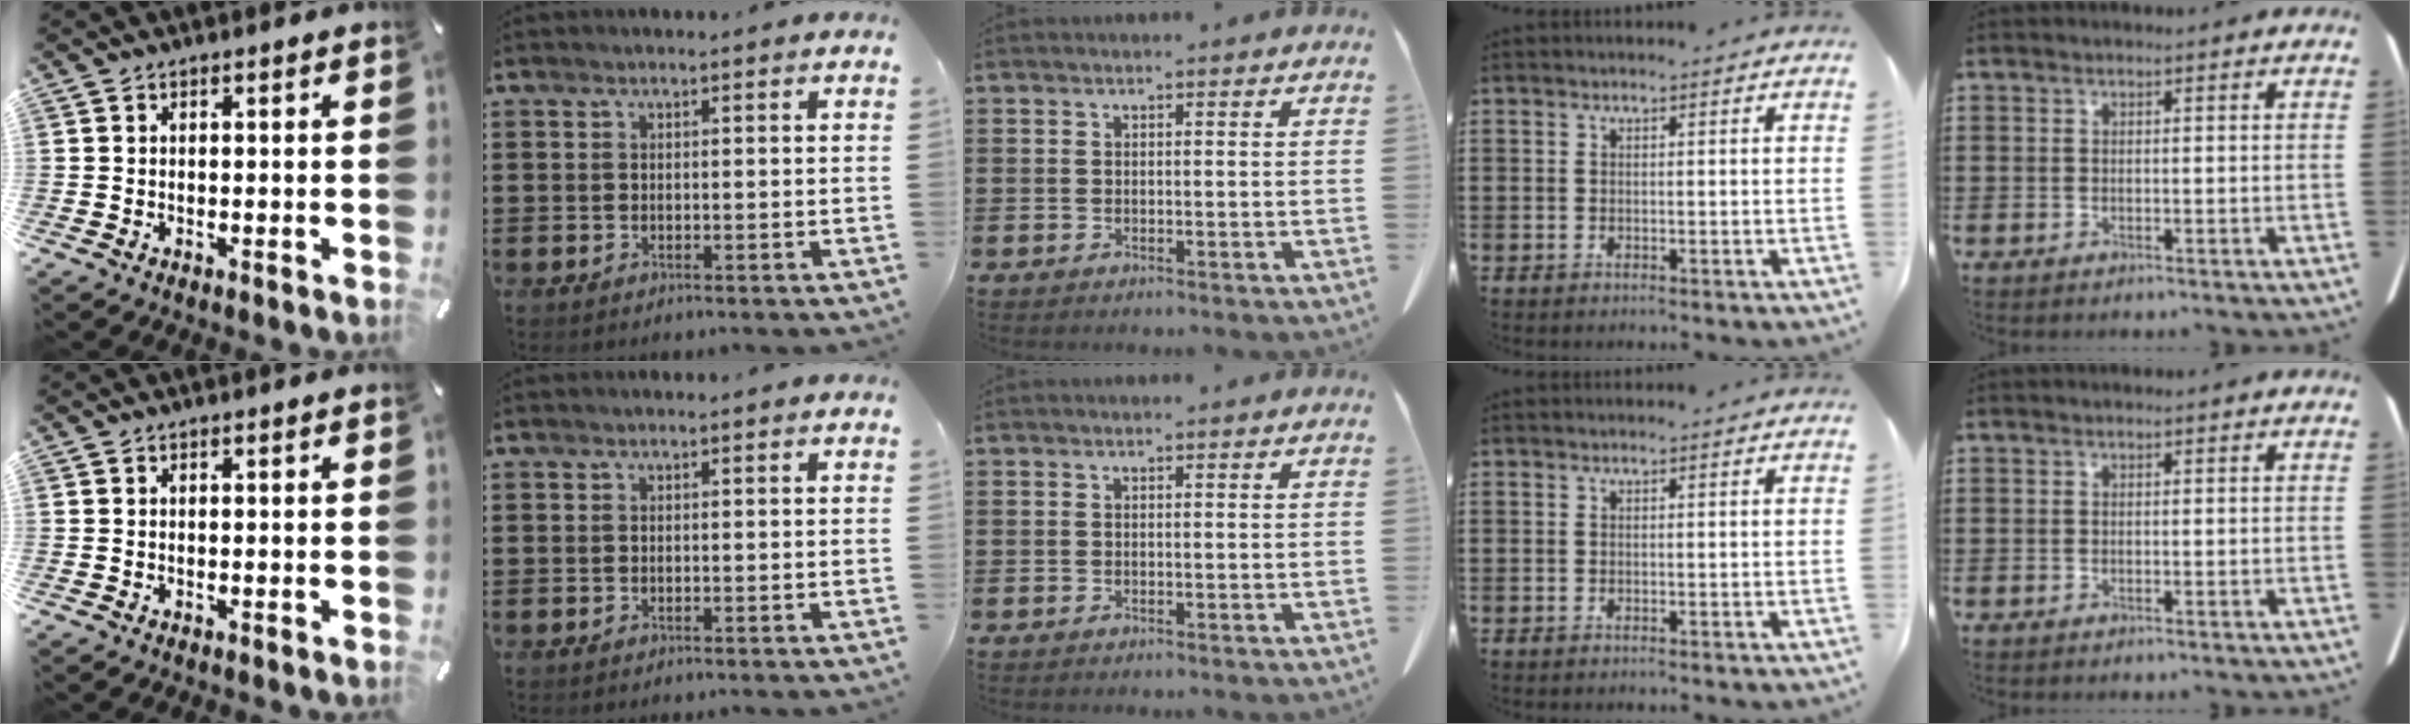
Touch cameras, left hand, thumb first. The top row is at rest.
{}